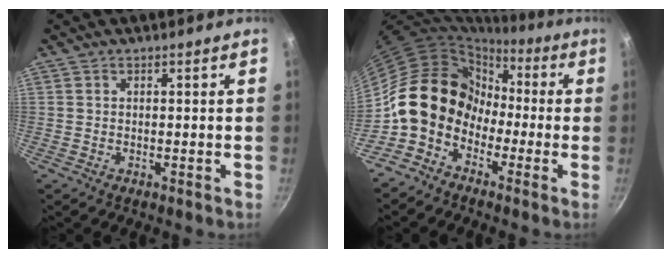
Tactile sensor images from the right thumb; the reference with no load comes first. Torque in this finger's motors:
{"motor_torque": [2.21, 2.80, 1.25, -1.51, 0.36]}